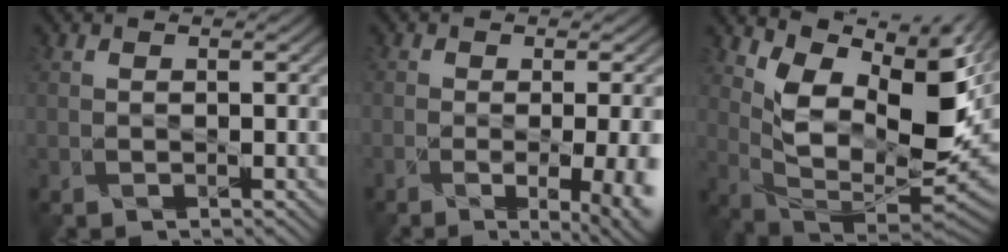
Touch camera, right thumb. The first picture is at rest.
{"total": 10.0, "force": [-2.8, 4.3, 8.6], "torque": [-0.078, -0.008, -0.020]}
{"total": 12.5, "force": [4.8, 6.5, 9.5], "torque": [-0.149, -0.018, 0.096]}